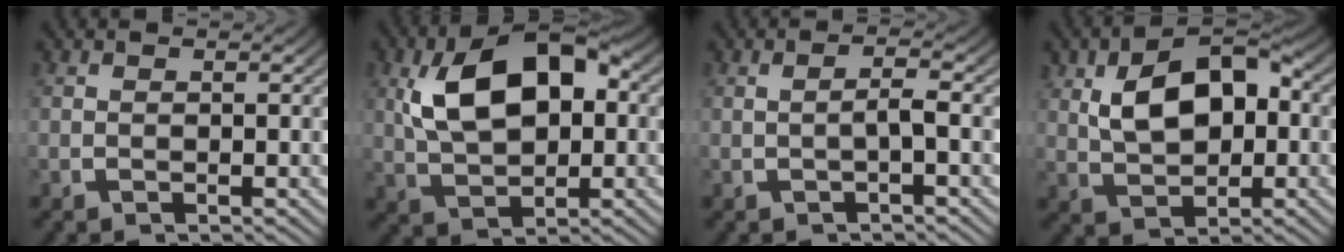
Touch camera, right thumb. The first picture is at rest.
{"total": 10.8, "force": [1.4, 6.6, 8.5], "torque": [-0.165, -0.022, 0.046]}
{"total": 1.7, "force": [-0.4, 0.2, 1.6], "torque": [-0.036, 0.001, -0.001]}
{"total": 8.6, "force": [1.0, 5.4, 6.6], "torque": [-0.118, -0.022, 0.038]}